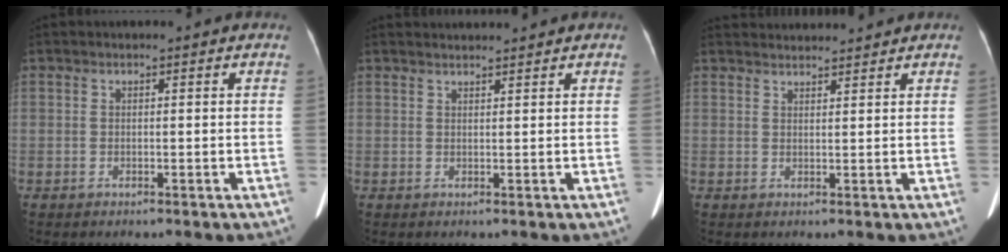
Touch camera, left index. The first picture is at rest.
{"total": 2.9, "force": [2.8, 0.1, 0.4], "torque": [-0.006, 0.024, 0.044]}
{"total": 5.6, "force": [5.6, 0.5, 0.8], "torque": [-0.013, 0.032, 0.079]}